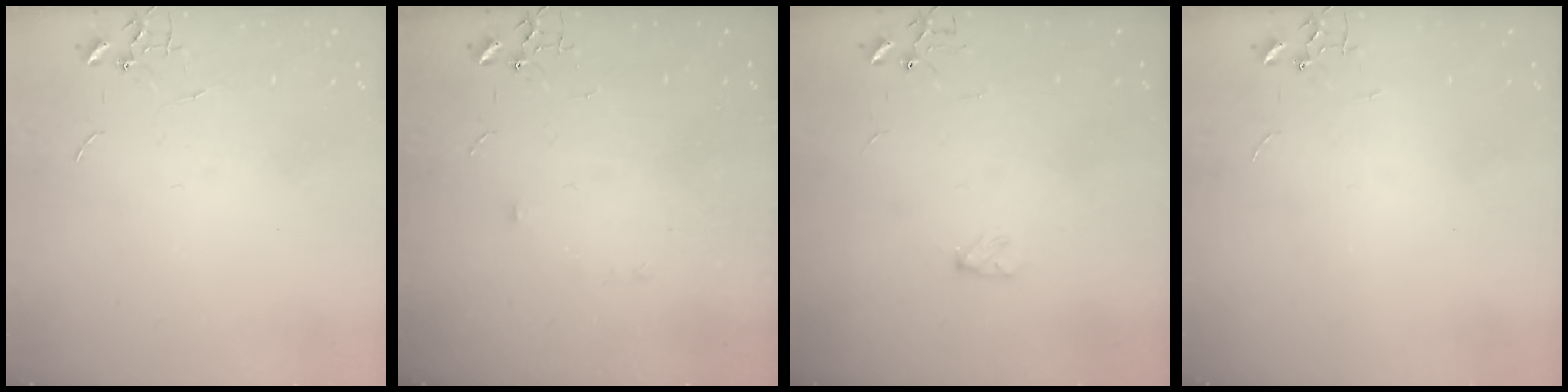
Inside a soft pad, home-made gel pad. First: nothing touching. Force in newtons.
{"total": 3.6, "press": 3.5, "slide": 0.7}
{"total": 3.9, "press": 3.9, "slide": 0.7}
{"total": 0.0}